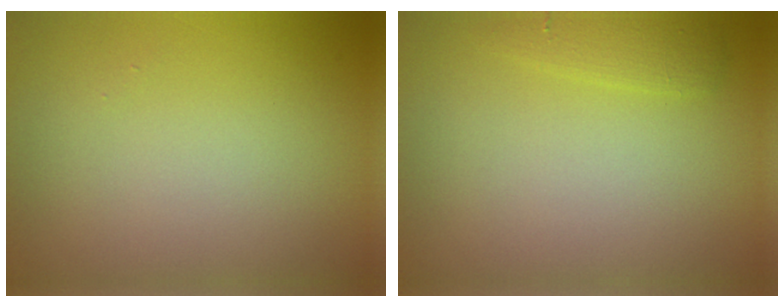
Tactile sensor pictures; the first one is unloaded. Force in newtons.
{"total": 1.2, "press": 1.2, "slide": 0.1}